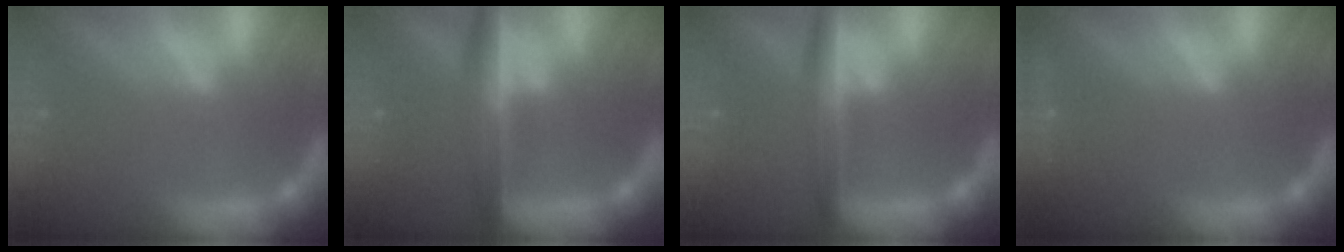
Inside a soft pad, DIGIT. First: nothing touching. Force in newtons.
{"total": 5.5}
{"total": 4.5}
{"total": 1.4}